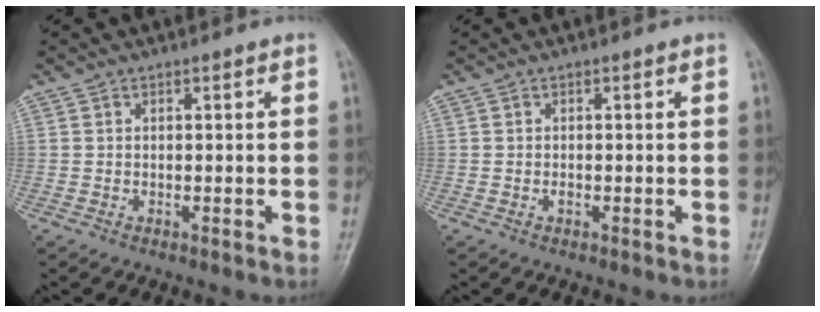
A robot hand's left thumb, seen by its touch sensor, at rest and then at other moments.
{"total": 0.6, "force": [-0.2, 0.4, 0.4], "torque": [-0.004, 0.001, -0.005]}